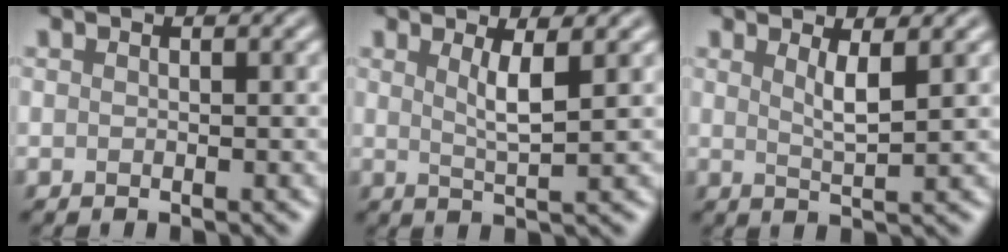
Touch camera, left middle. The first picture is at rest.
{"total": 2.7, "force": [1.0, 0.6, 2.4], "torque": [-0.039, -0.004, 0.017]}
{"total": 2.4, "force": [1.1, 0.5, 2.1], "torque": [-0.032, -0.005, 0.017]}